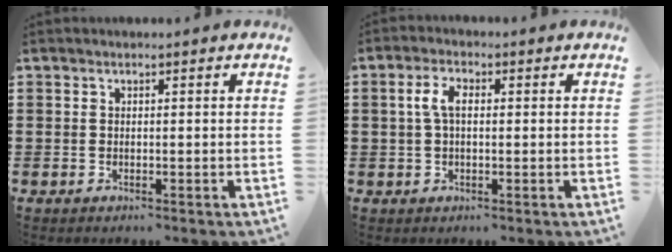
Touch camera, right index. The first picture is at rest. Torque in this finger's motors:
{"motor_torque": [0.53, -0.41, 0.36, 0.10]}